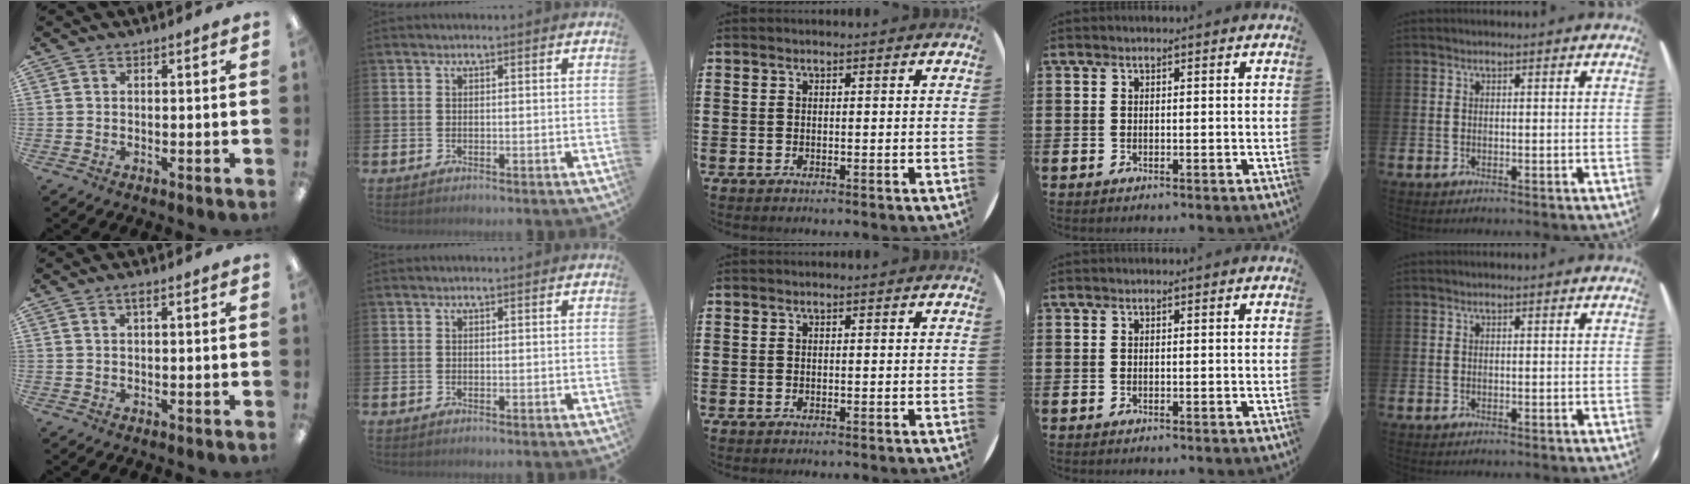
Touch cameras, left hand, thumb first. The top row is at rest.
{"thumb": {"total": 1.7, "force": [0.8, 0.4, 1.5], "torque": [-0.031, 0.004, 0.012]}}